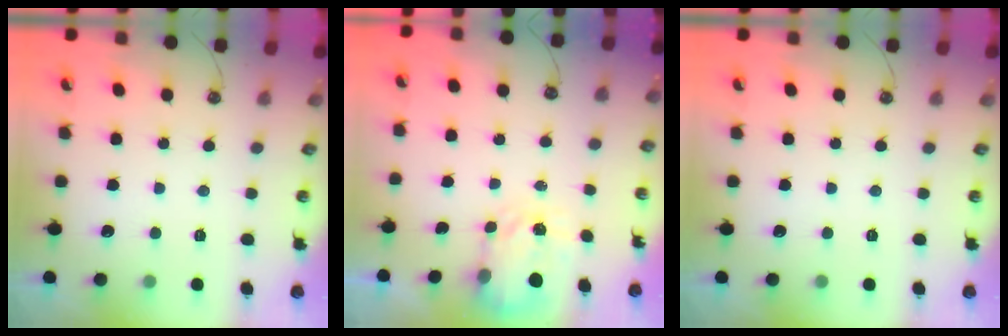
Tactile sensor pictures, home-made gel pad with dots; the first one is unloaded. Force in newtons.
{"total": 3.8, "press": 3.7, "slide": 0.5}
{"total": 0.0}